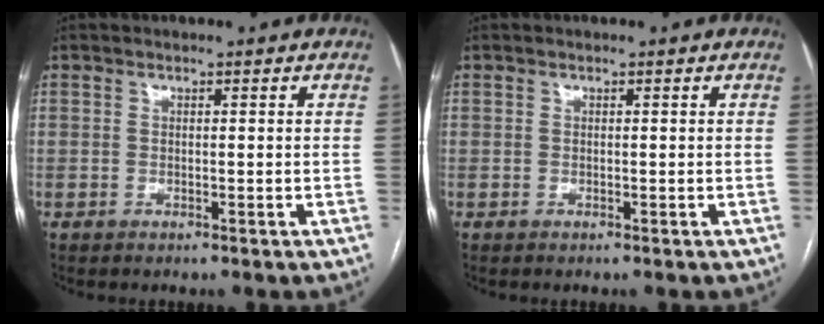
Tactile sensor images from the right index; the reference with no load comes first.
{"total": 0.0}